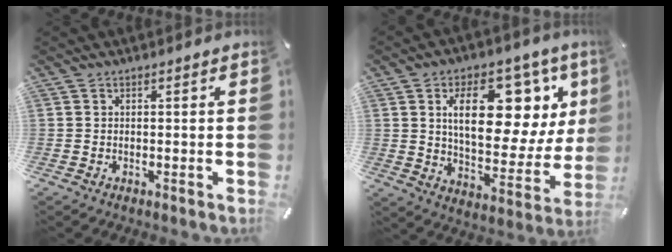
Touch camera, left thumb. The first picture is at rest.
{"total": 19.8, "force": [8.8, 10.8, 14.0], "torque": [-0.205, -0.042, 0.144]}